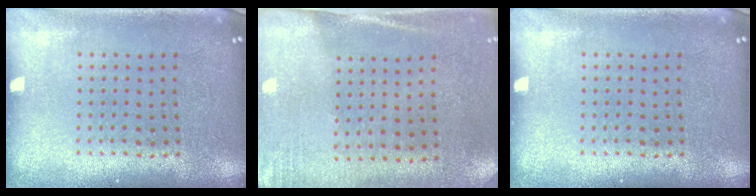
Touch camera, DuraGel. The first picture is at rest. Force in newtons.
{"total": 2.6, "press": 2.3, "slide": 1.3}
{"total": 0.0}